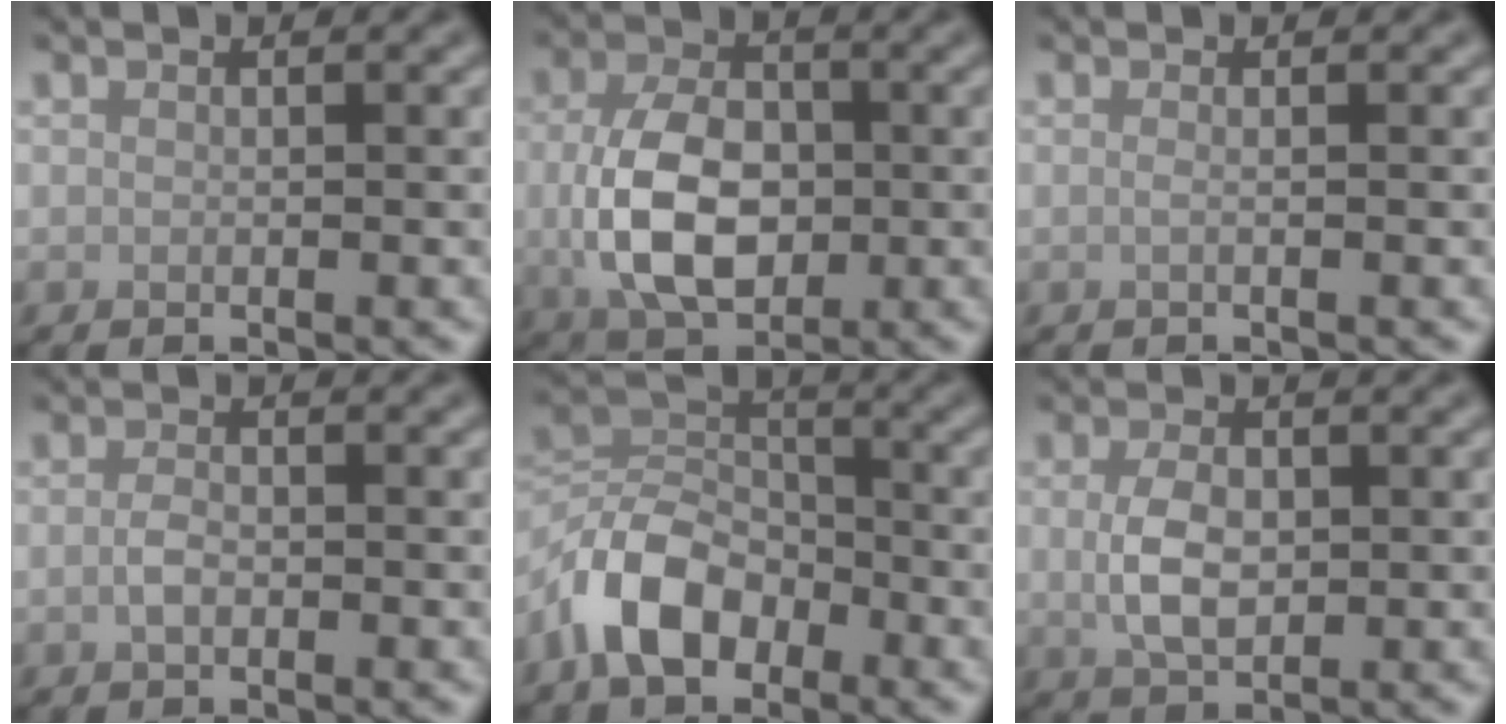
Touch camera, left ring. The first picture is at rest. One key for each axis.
{"total": 7.8, "fx": -0.4, "fy": 5.2, "fz": 5.9, "tx": -0.127, "ty": -0.008, "tz": -0.007}
{"total": 0.9, "fx": -0.1, "fy": 0.4, "fz": 0.8, "tx": -0.012, "ty": -0.004, "tz": -0.007}
{"total": 1.4, "fx": -0.4, "fy": 0.7, "fz": 1.1, "tx": -0.024, "ty": 0.000, "tz": -0.009}
{"total": 7.0, "fx": -3.8, "fy": 4.2, "fz": 4.1, "tx": -0.076, "ty": 0.007, "tz": -0.087}
{"total": 3.7, "fx": 0.1, "fy": 2.2, "fz": 2.9, "tx": -0.066, "ty": -0.001, "tz": 0.004}